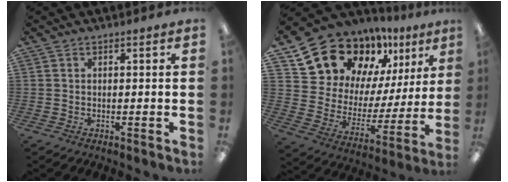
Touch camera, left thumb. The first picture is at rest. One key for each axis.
{"total": 15.5, "fx": 13.1, "fy": 7.7, "fz": 3.1, "tx": -0.090, "ty": -0.112, "tz": 0.239}